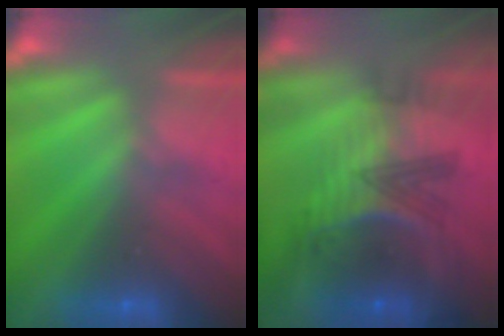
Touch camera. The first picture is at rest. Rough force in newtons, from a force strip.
{"total": 7.7}